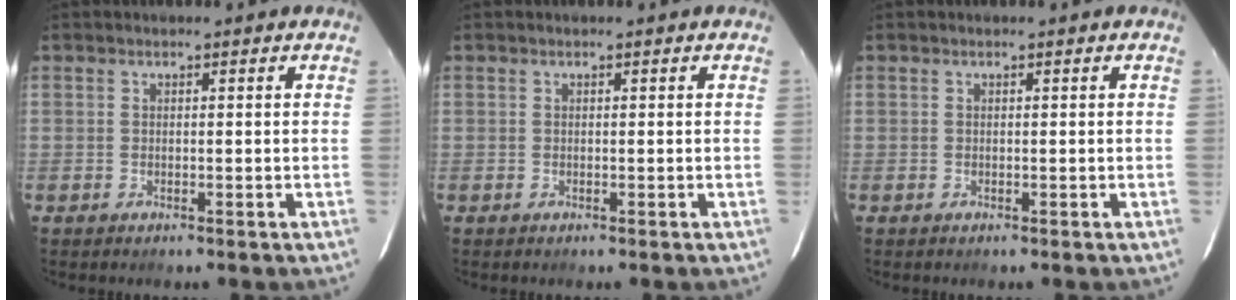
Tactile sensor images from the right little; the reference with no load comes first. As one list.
[{"total": 0.0}, {"total": 0.0}]